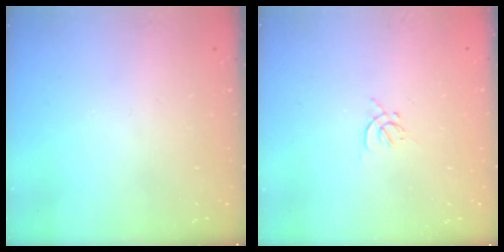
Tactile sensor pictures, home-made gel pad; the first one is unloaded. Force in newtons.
{"total": 1.7, "press": 1.7, "slide": 0.5}